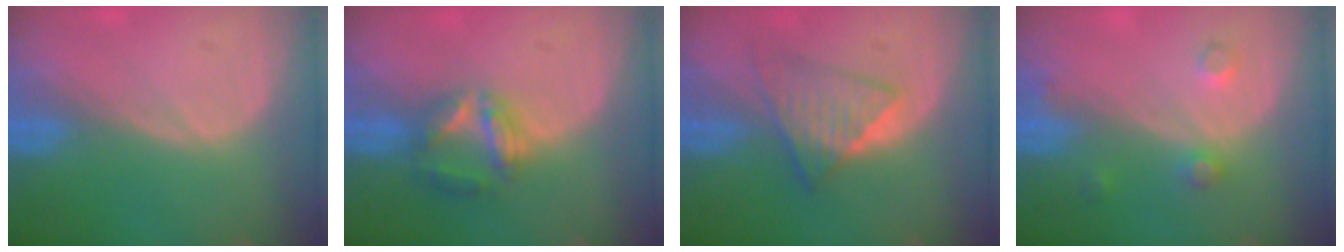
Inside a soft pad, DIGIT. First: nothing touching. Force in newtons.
{"total": 5.8, "press": 5.4, "slide": 2.3}
{"total": 6.0, "press": 5.6, "slide": 1.9}
{"total": 2.6, "press": 2.6, "slide": 0.3}